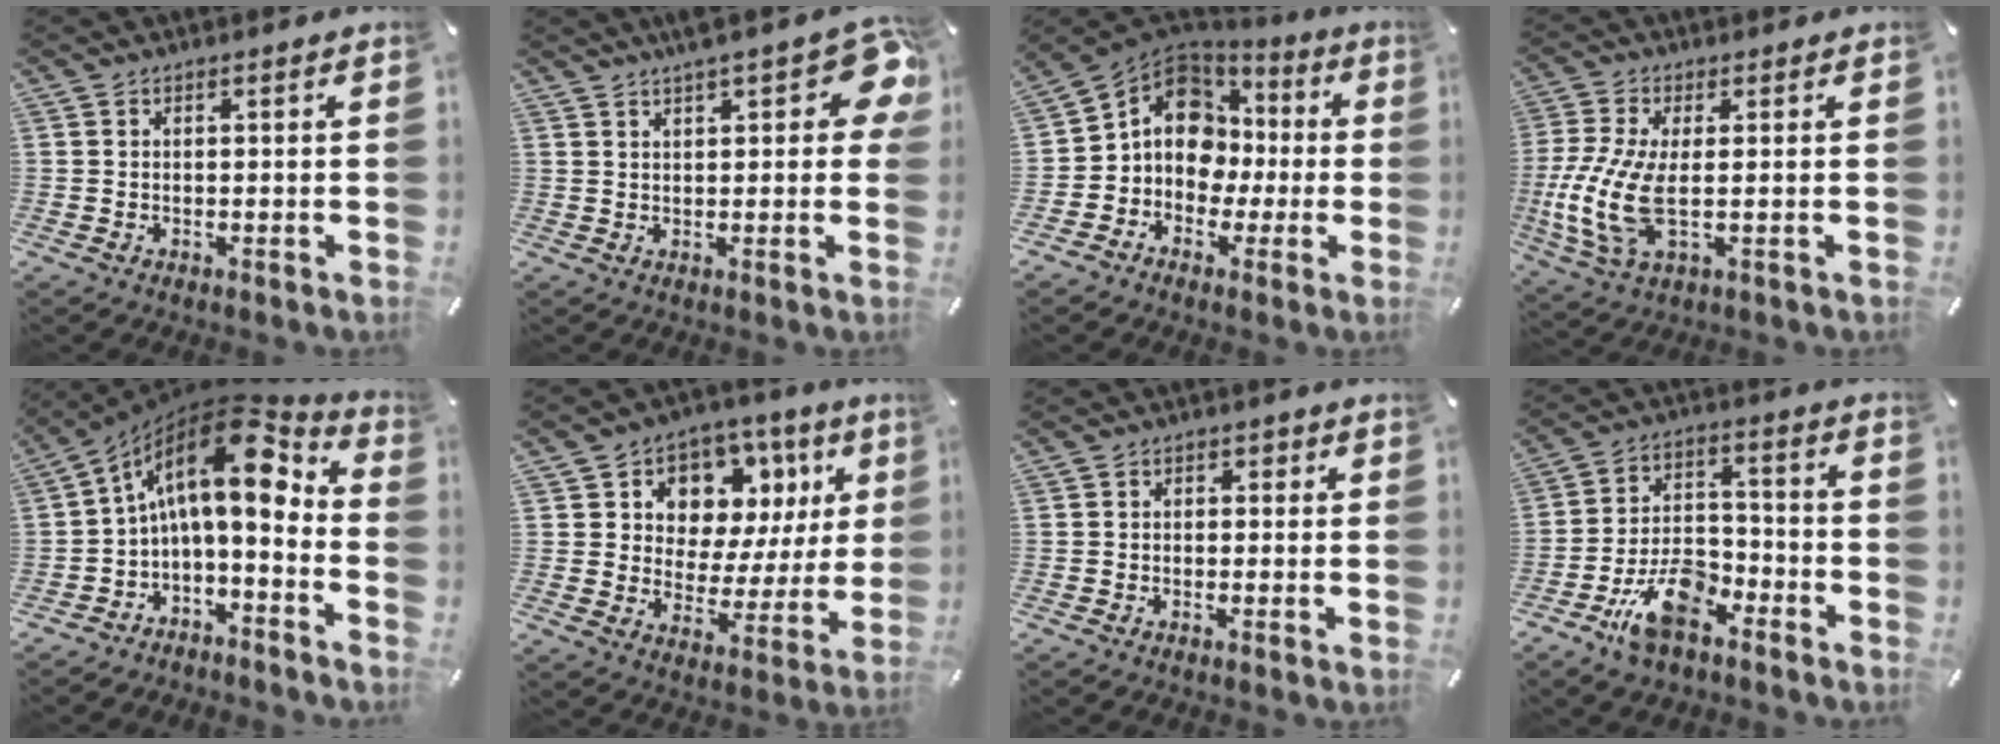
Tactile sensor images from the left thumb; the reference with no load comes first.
{"total": 10.6, "force": [4.8, 4.0, 8.6], "torque": [-0.116, -0.012, 0.081]}
{"total": 12.5, "force": [-0.2, 11.3, 5.5], "torque": [-0.120, -0.001, 0.002]}
{"total": 12.0, "force": [-0.6, 5.0, 10.9], "torque": [-0.247, -0.025, -0.009]}
{"total": 16.3, "force": [4.5, 7.8, 13.6], "torque": [-0.217, -0.035, 0.068]}
{"total": 9.1, "force": [4.3, 7.4, 3.1], "torque": [-0.043, -0.049, 0.077]}
{"total": 2.0, "force": [-1.2, 1.6, 0.5], "torque": [-0.009, 0.011, -0.025]}
{"total": 13.1, "force": [-8.0, 6.8, 7.8], "torque": [-0.139, 0.049, -0.140]}